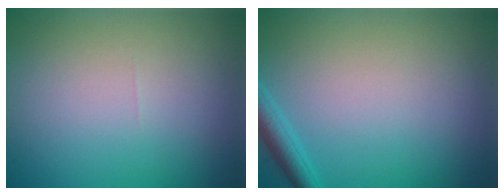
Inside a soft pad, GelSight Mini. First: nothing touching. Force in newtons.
{"total": 2.0, "press": 2.0, "slide": 0.1}